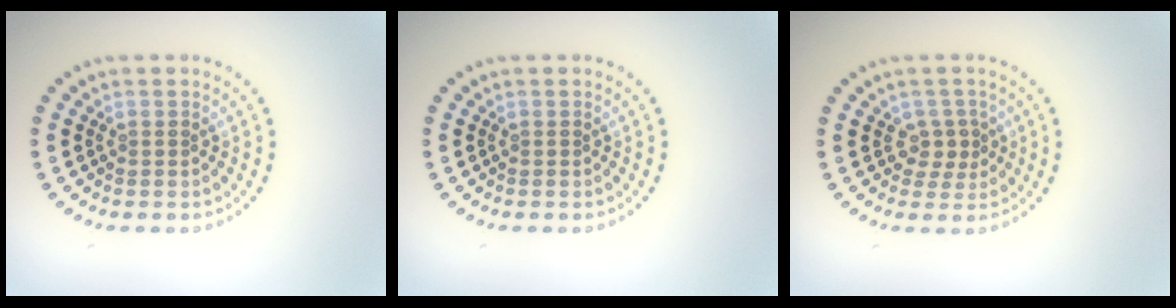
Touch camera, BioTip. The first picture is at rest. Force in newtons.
{"total": 0.0}
{"total": 1.7, "press": 1.5, "slide": 0.9}